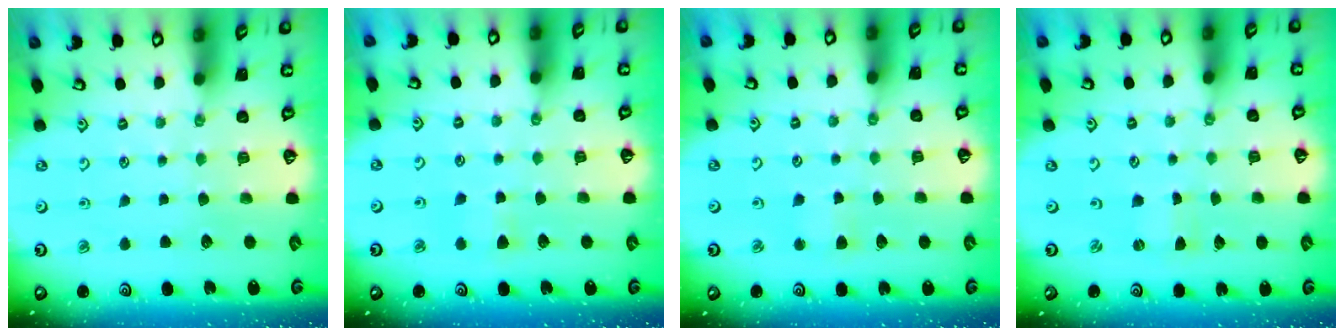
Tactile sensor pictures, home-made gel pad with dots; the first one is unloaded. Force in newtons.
{"total": 3.9, "press": 3.9, "slide": 0.6}
{"total": 3.1, "press": 3.0, "slide": 0.5}
{"total": 0.0}